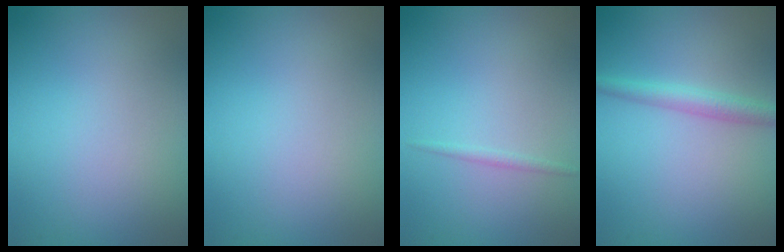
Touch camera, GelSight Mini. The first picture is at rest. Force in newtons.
{"total": 0.0}
{"total": 0.7, "press": 0.7, "slide": 0.0}
{"total": 2.4, "press": 2.4, "slide": 0.0}